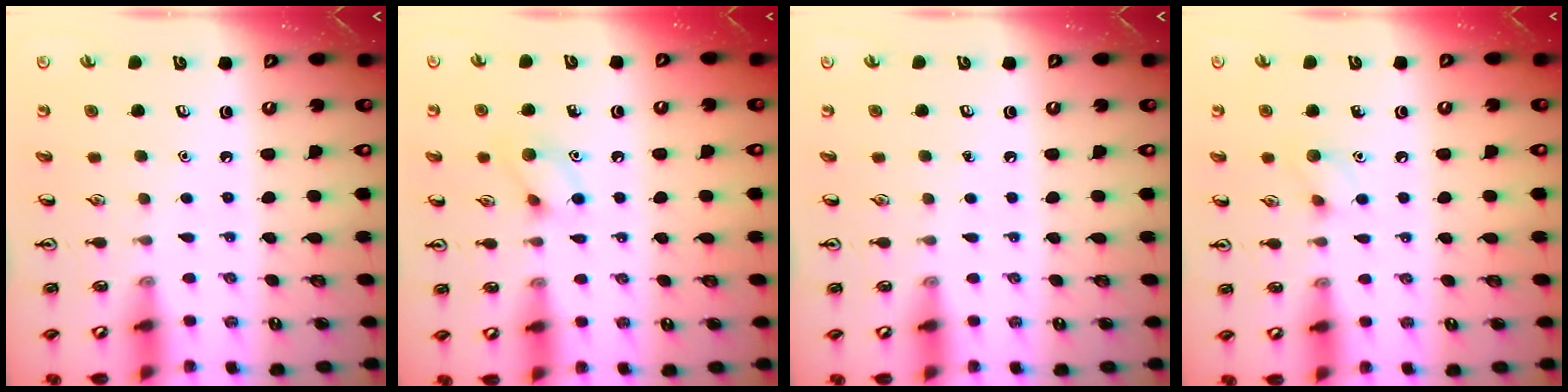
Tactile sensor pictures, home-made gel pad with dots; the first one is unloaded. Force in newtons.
{"total": 8.3, "press": 8.3, "slide": 0.5}
{"total": 0.0}
{"total": 6.1, "press": 6.0, "slide": 1.1}